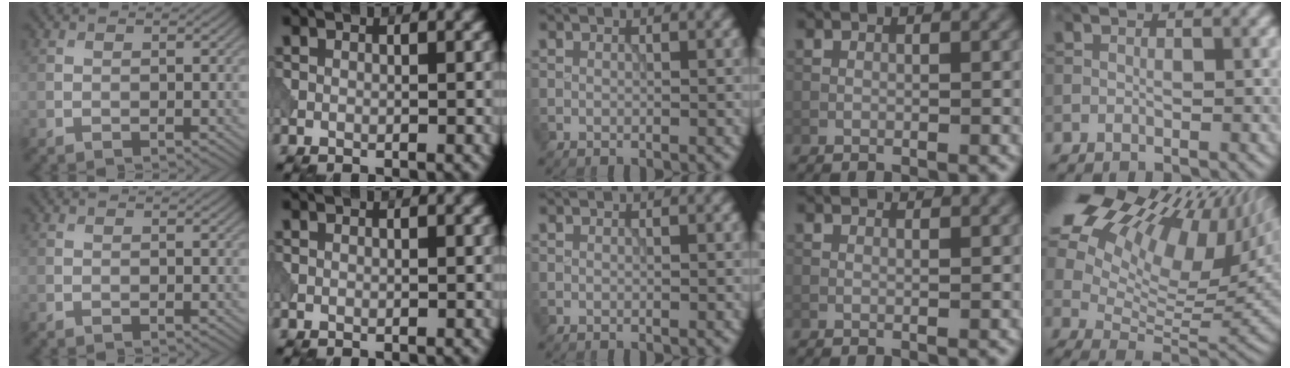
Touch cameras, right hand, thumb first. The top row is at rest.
{"ring": {"total": 1.4, "force": [1.3, 0.1, 0.5], "torque": [-0.017, -0.004, 0.010]}, "little": {"total": 19.1, "force": [10.6, 8.5, 13.5], "torque": [-0.254, 0.047, 0.178]}}